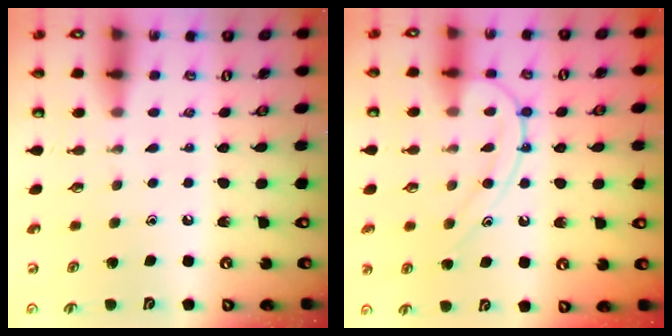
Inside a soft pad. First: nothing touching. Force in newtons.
{"total": 11.9, "press": 11.9, "slide": 0.8}